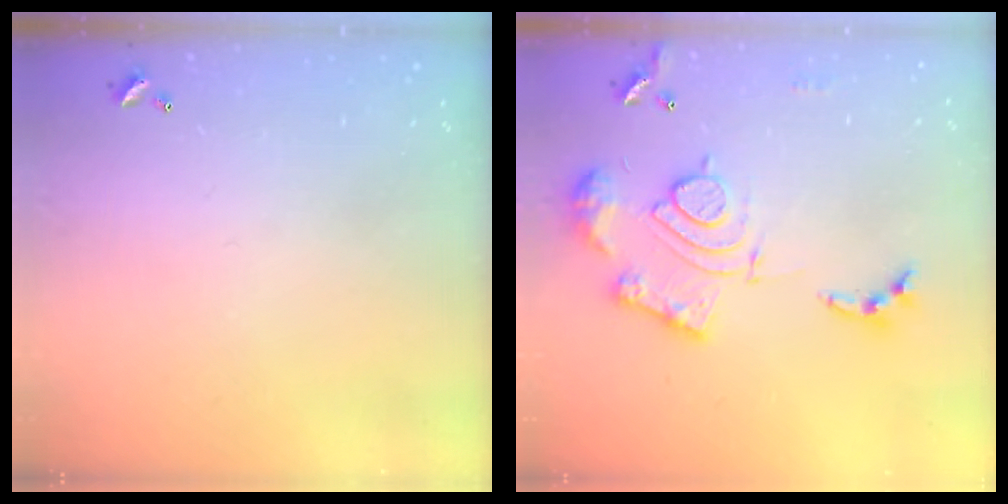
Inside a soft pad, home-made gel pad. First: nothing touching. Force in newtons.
{"total": 17.4, "press": 17.3, "slide": 1.7}